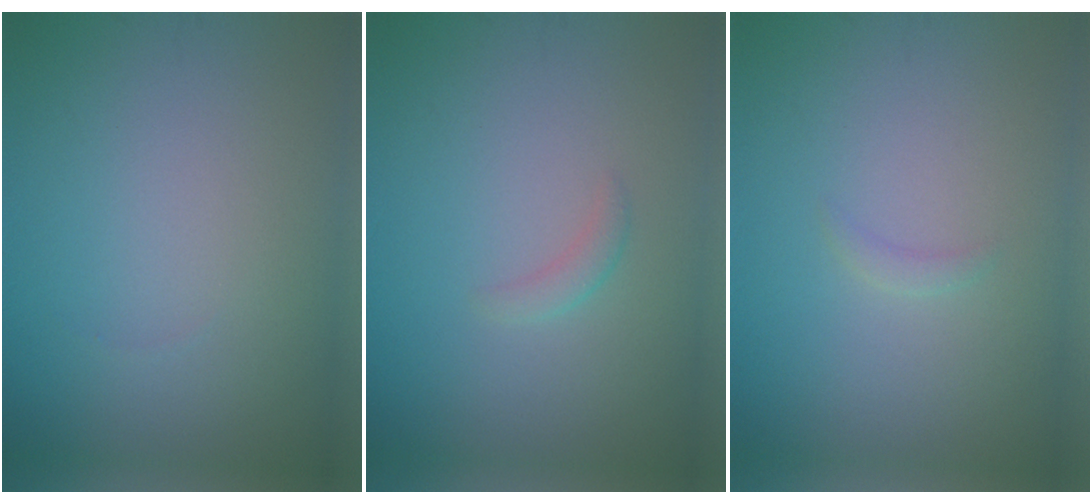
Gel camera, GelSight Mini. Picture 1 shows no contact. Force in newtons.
{"total": 1.0, "press": 1.0, "slide": 0.0}
{"total": 0.7, "press": 0.7, "slide": 0.1}